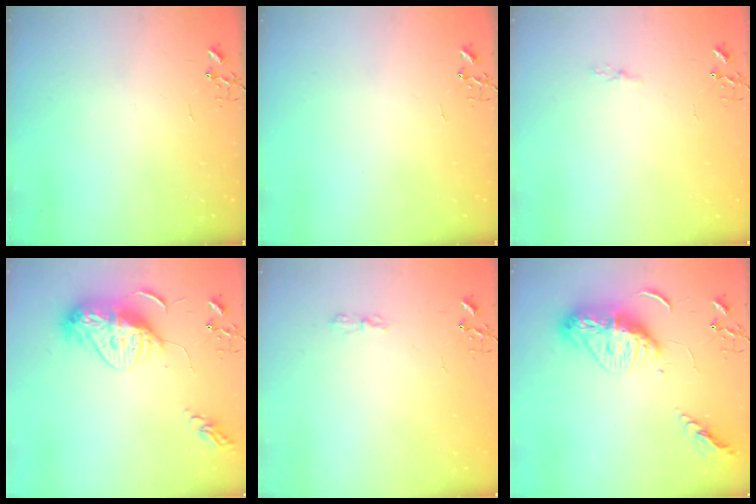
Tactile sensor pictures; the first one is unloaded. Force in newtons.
{"total": 0.0}
{"total": 3.3, "press": 3.3, "slide": 0.4}
{"total": 12.9, "press": 12.8, "slide": 1.3}
{"total": 3.1, "press": 3.1, "slide": 0.6}
{"total": 13.5, "press": 13.5, "slide": 1.2}